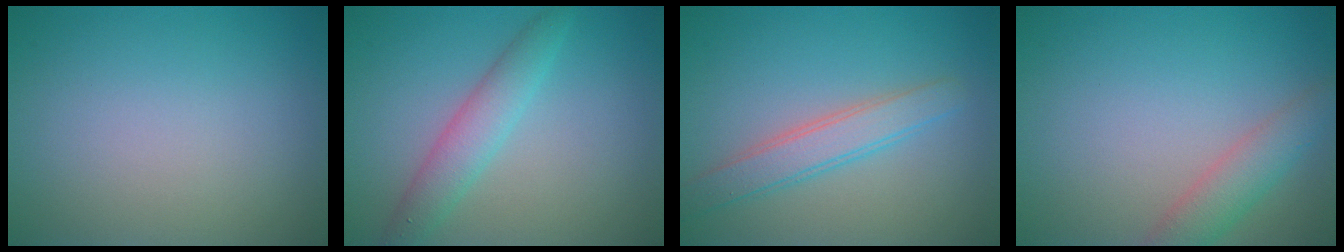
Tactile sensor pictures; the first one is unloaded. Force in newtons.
{"total": 3.2, "press": 3.2, "slide": 0.0}
{"total": 3.0, "press": 3.0, "slide": 0.1}
{"total": 3.0, "press": 3.0, "slide": 0.2}